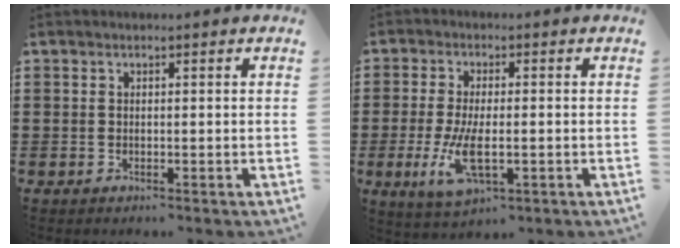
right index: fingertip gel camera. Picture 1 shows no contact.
{"total": 7.3, "force": [-1.5, 3.0, 6.5], "torque": [-0.143, -0.012, -0.029]}